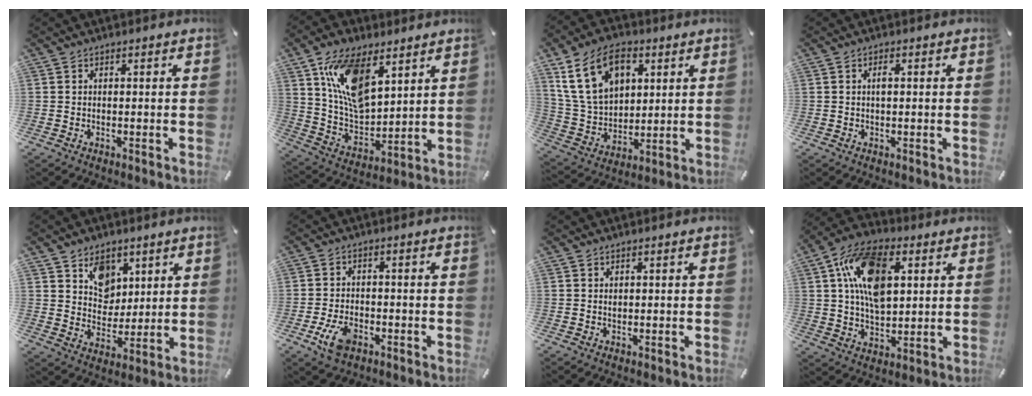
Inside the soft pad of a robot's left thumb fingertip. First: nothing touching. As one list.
[{"total": 15.8, "force": [8.4, 8.6, 10.2], "torque": [-0.217, -0.028, 0.155]}, {"total": 15.8, "force": [7.0, 10.9, 8.9], "torque": [-0.193, -0.010, 0.133]}, {"total": 1.5, "force": [0.2, 0.5, 1.4], "torque": [-0.028, 0.003, 0.002]}, {"total": 9.1, "force": [4.8, 7.3, 2.5], "torque": [-0.040, -0.020, 0.090]}, {"total": 6.4, "force": [-3.0, 3.8, 4.2], "torque": [-0.097, 0.008, -0.058]}, {"total": 0.7, "force": [0.2, 0.5, 0.3], "torque": [-0.008, 0.000, 0.005]}, {"total": 16.6, "force": [5.1, 10.2, 12.1], "torque": [-0.230, 0.006, 0.088]}]